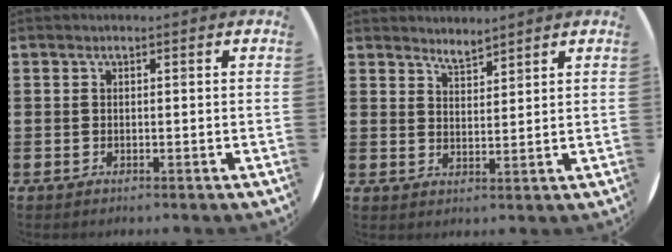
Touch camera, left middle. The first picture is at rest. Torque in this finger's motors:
{"motor_torque": [0.06, -0.26, 0.02, 0.02]}